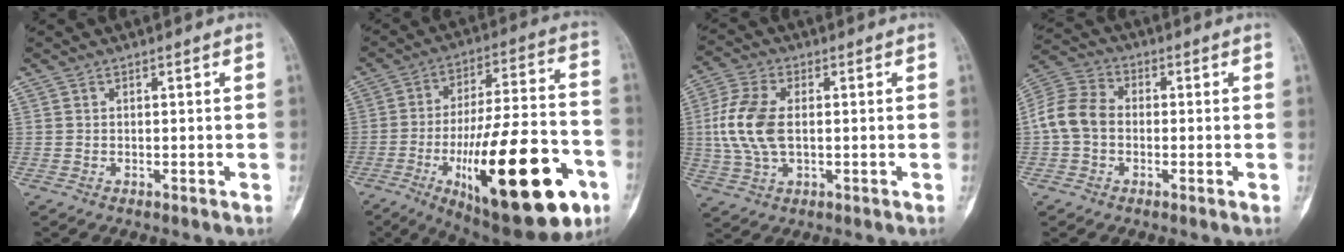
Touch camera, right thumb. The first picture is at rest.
{"total": 31.0, "force": [-11.6, 10.2, 26.8], "torque": [-0.388, 0.041, -0.164]}
{"total": 11.0, "force": [0.5, 6.2, 9.1], "torque": [-0.207, 0.006, 0.011]}
{"total": 8.7, "force": [-0.8, 6.6, 5.7], "torque": [-0.108, 0.027, -0.029]}